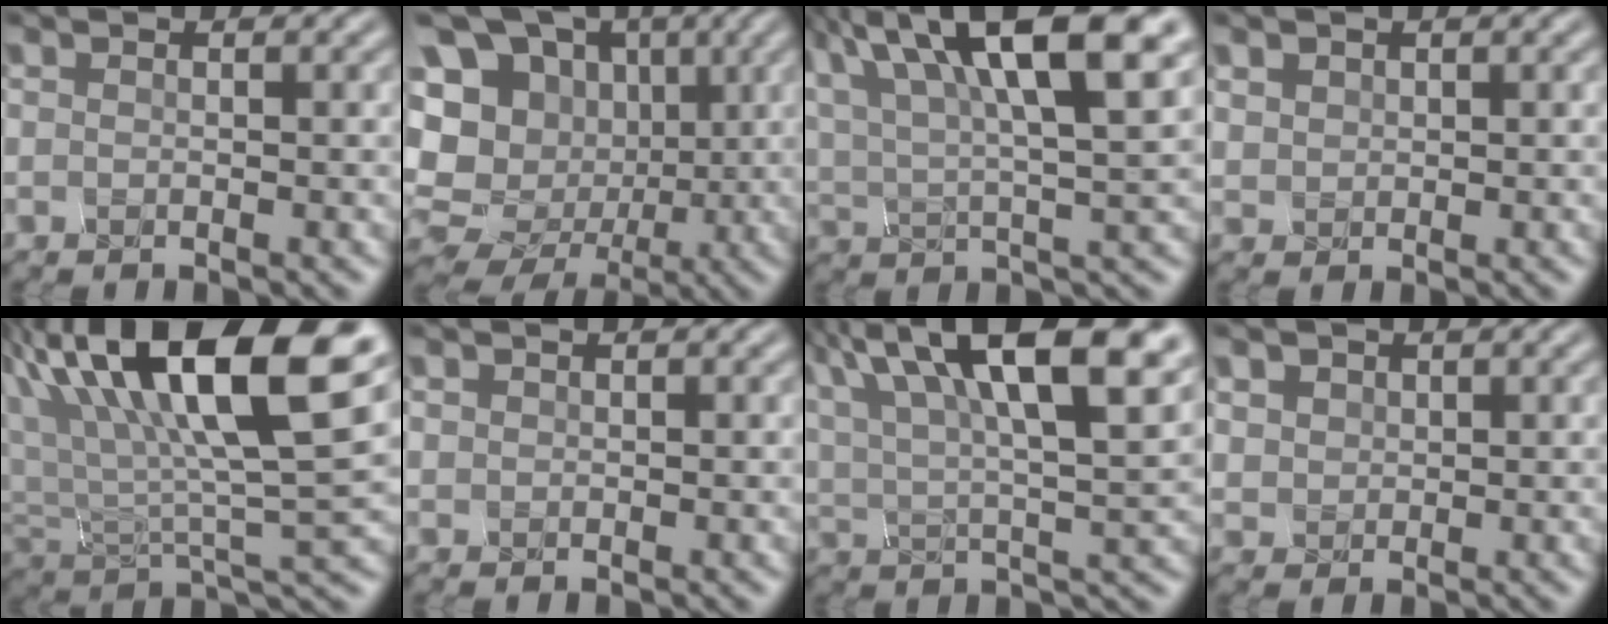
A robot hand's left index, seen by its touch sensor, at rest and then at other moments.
{"total": 15.0, "force": [-0.1, 14.0, 5.5], "torque": [-0.169, 0.019, 0.009]}
{"total": 12.7, "force": [7.0, 3.2, 10.1], "torque": [-0.189, 0.022, 0.127]}
{"total": 1.4, "force": [0.8, -0.1, -1.2], "torque": [0.007, 0.003, 0.029]}
{"total": 15.1, "force": [7.5, 5.1, 12.0], "torque": [-0.234, 0.013, 0.146]}
{"total": 1.2, "force": [0.2, -0.5, -1.0], "torque": [0.007, -0.001, 0.016]}
{"total": 14.6, "force": [7.6, 4.8, 11.5], "torque": [-0.198, 0.032, 0.125]}
{"total": 1.5, "force": [1.0, 0.4, -1.1], "torque": [0.005, 0.000, 0.030]}